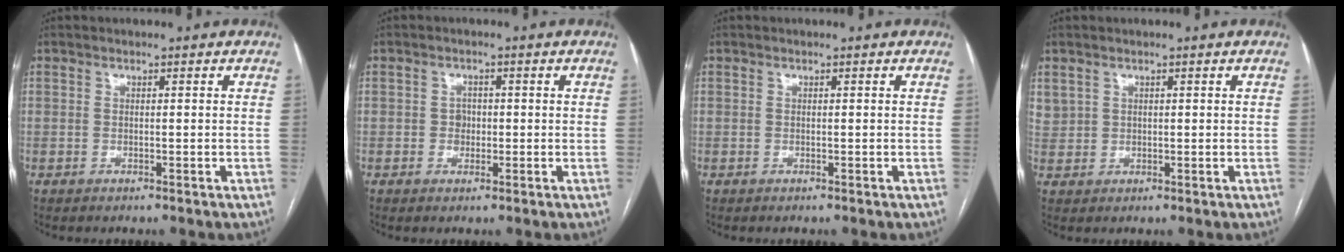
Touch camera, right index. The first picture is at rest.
{"total": 1.9, "force": [-0.1, 1.7, 0.9], "torque": [-0.010, 0.005, -0.002]}
{"total": 0.0}
{"total": 2.5, "force": [1.5, 1.9, 0.5], "torque": [-0.005, 0.007, 0.035]}